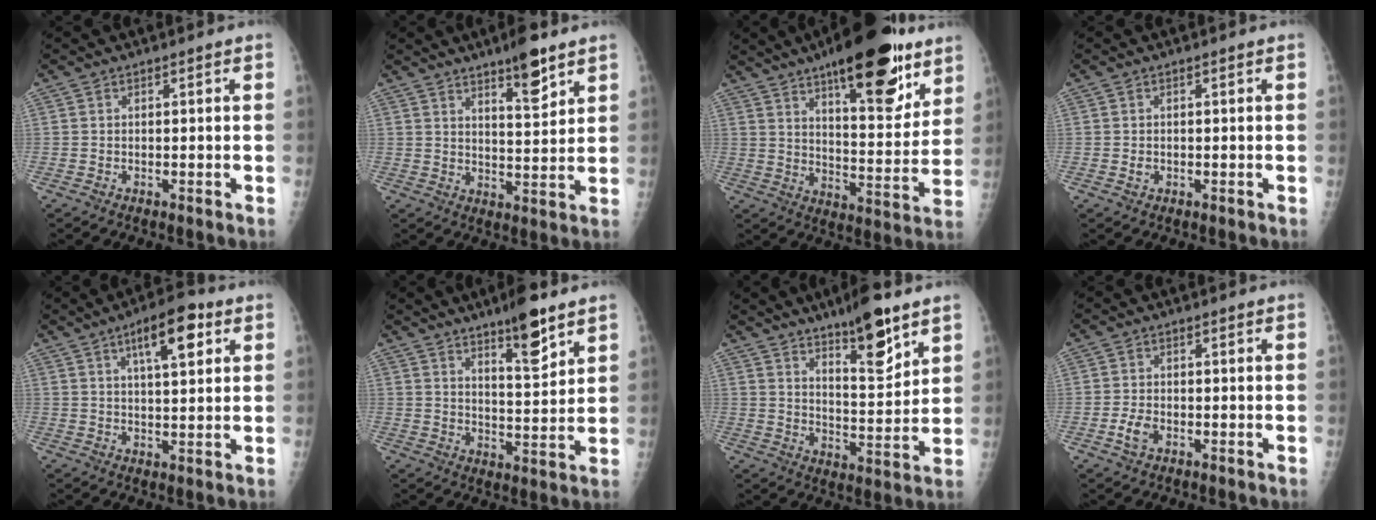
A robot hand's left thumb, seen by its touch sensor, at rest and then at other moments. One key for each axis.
{"total": 8.0, "fx": 5.5, "fy": 1.8, "fz": 5.5, "tx": -0.072, "ty": -0.039, "tz": 0.086}
{"total": 21.9, "fx": 13.3, "fy": 7.3, "fz": 15.7, "tx": -0.192, "ty": -0.065, "tz": 0.200}
{"total": 1.0, "fx": -0.2, "fy": 0.8, "fz": 0.6, "tx": -0.006, "ty": 0.000, "tz": -0.001}
{"total": 9.6, "fx": 4.4, "fy": 3.4, "fz": 7.9, "tx": -0.106, "ty": -0.007, "tz": 0.064}
{"total": 9.4, "fx": 6.4, "fy": 2.0, "fz": 6.6, "tx": -0.089, "ty": -0.044, "tz": 0.102}
{"total": 11.9, "fx": 7.9, "fy": 3.1, "fz": 8.3, "tx": -0.110, "ty": -0.058, "tz": 0.130}
{"total": 2.9, "fx": -1.2, "fy": 1.8, "fz": 2.0, "tx": -0.040, "ty": 0.007, "tz": -0.022}